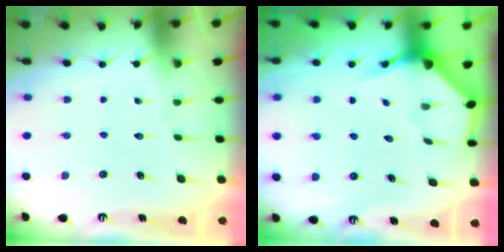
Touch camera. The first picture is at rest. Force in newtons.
{"total": 3.9, "press": 3.9, "slide": 0.2}